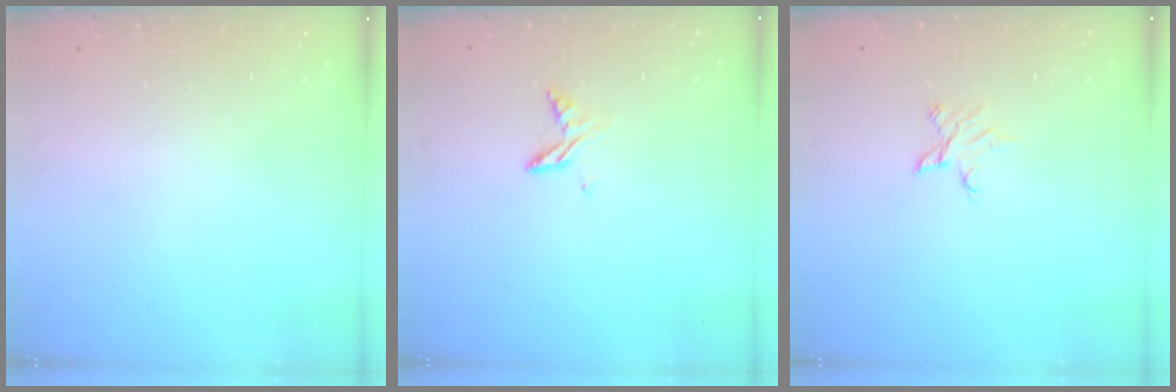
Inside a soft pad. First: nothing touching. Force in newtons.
{"total": 6.9, "press": 6.8, "slide": 0.6}
{"total": 2.9, "press": 2.9, "slide": 0.2}